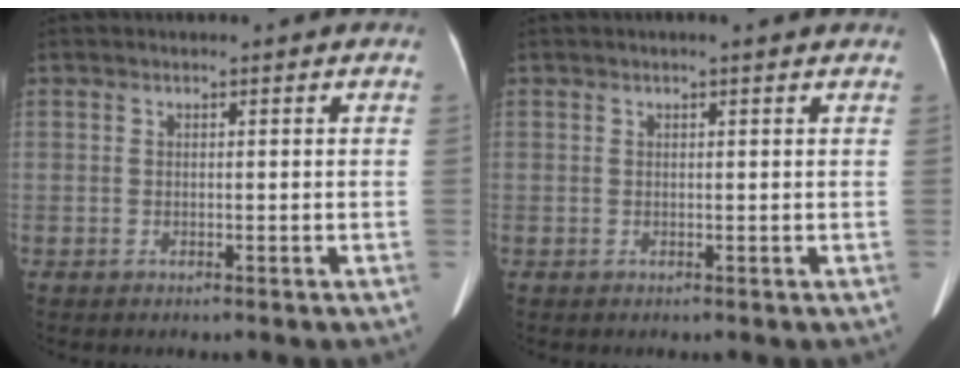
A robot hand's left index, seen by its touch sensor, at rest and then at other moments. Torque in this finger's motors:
{"motor_torque": [0.14, -0.02, -0.04, -0.07]}